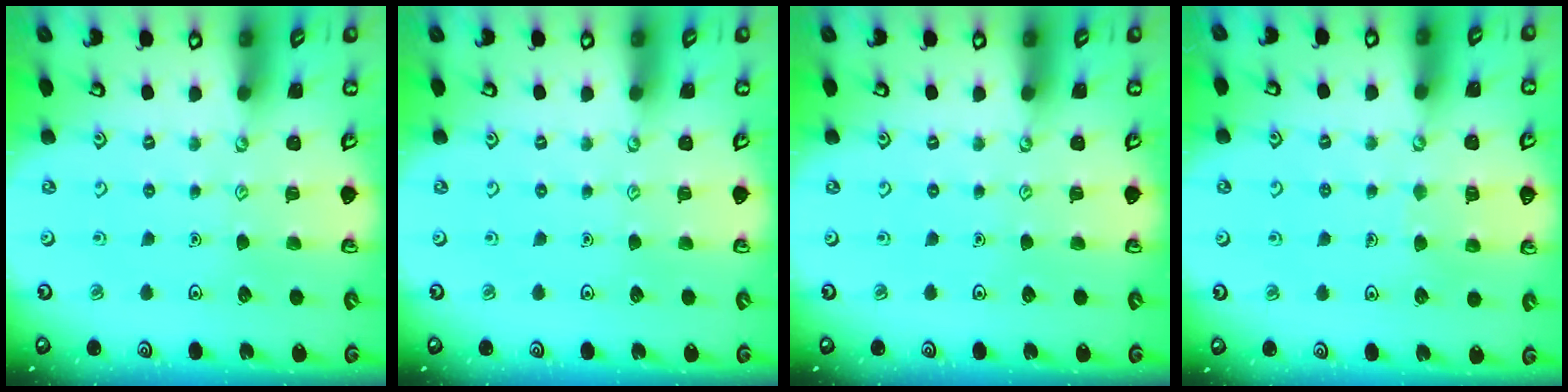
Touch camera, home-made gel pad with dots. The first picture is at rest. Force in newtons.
{"total": 0.0}
{"total": 0.0}
{"total": 4.8, "press": 4.8, "slide": 0.4}